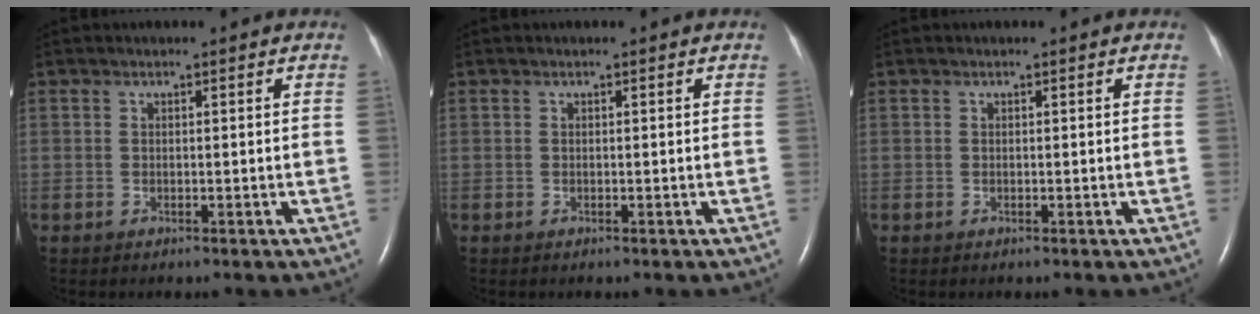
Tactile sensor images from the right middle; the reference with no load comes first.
{"total": 0.0}
{"total": 0.0}